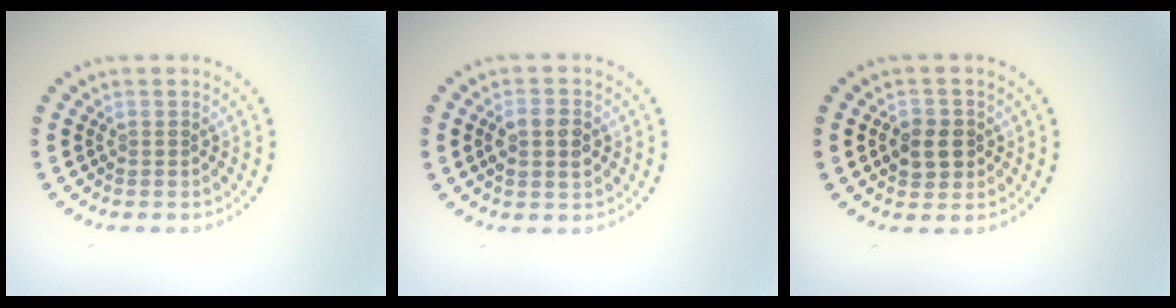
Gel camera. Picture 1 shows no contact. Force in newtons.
{"total": 2.6, "press": 2.6, "slide": 0.3}
{"total": 2.7, "press": 2.6, "slide": 0.4}